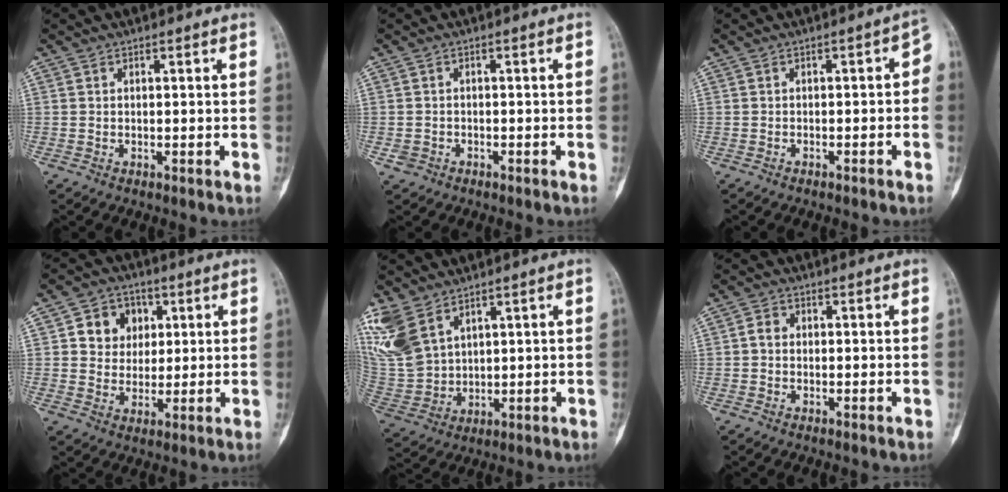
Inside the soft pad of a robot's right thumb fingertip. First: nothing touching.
{"total": 1.7, "force": [-0.9, 1.3, 0.4], "torque": [-0.010, 0.013, -0.014]}
{"total": 3.6, "force": [-1.5, 1.7, 2.8], "torque": [-0.022, 0.038, -0.023]}
{"total": 8.3, "force": [2.4, 7.2, 3.4], "torque": [-0.012, -0.002, 0.038]}
{"total": 13.5, "force": [8.0, 8.1, 7.2], "torque": [-0.168, -0.021, 0.183]}
{"total": 1.8, "force": [-0.1, 1.5, 1.0], "torque": [-0.013, 0.006, -0.006]}